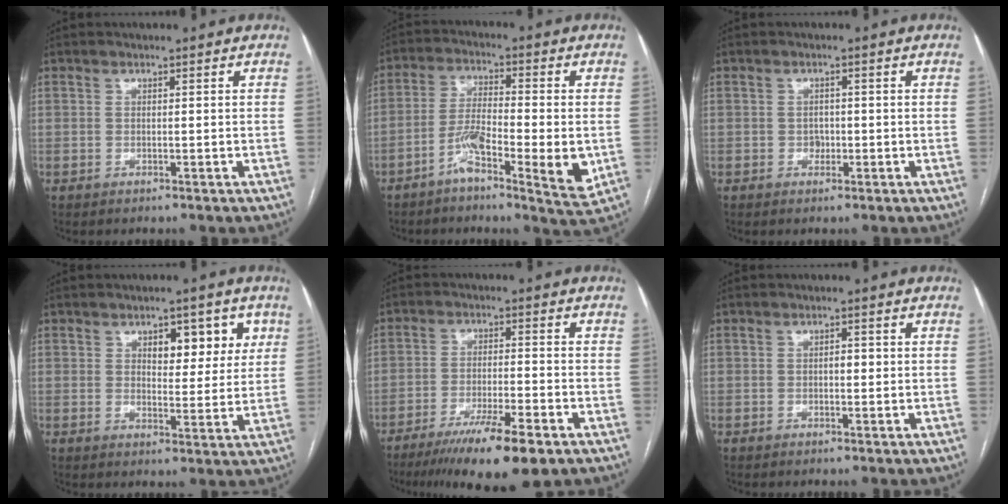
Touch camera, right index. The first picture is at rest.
{"total": 10.2, "force": [-3.6, 1.7, 9.4], "torque": [-0.166, 0.002, -0.060]}
{"total": 1.4, "force": [-0.3, 1.2, 0.7], "torque": [-0.008, 0.006, -0.002]}
{"total": 7.1, "force": [3.0, 3.6, 5.3], "torque": [-0.055, 0.008, 0.041]}
{"total": 11.7, "force": [-7.7, 1.4, 8.8], "torque": [-0.143, -0.026, -0.125]}
{"total": 1.3, "force": [-0.1, 0.7, 1.2], "torque": [-0.015, 0.004, -0.002]}